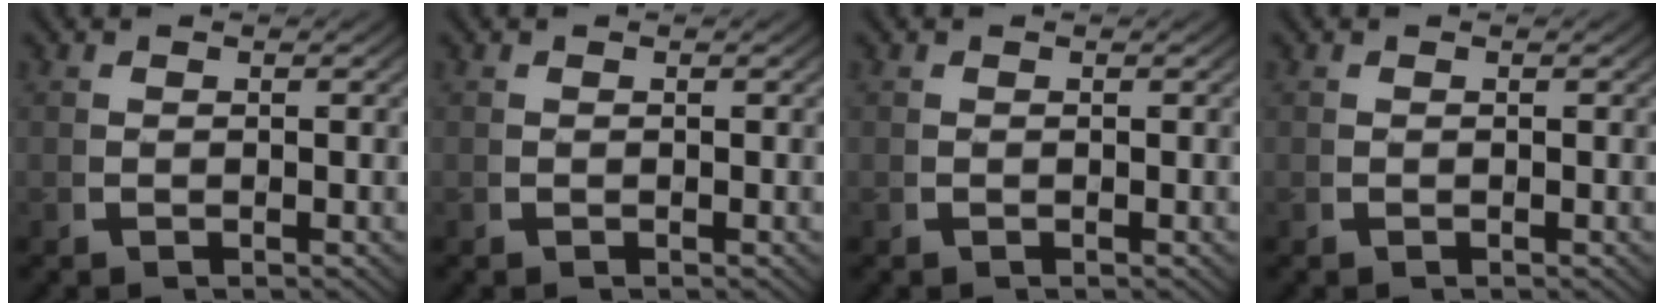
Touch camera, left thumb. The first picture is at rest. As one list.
[{"total": 0.0}, {"total": 0.0}, {"total": 0.0}]